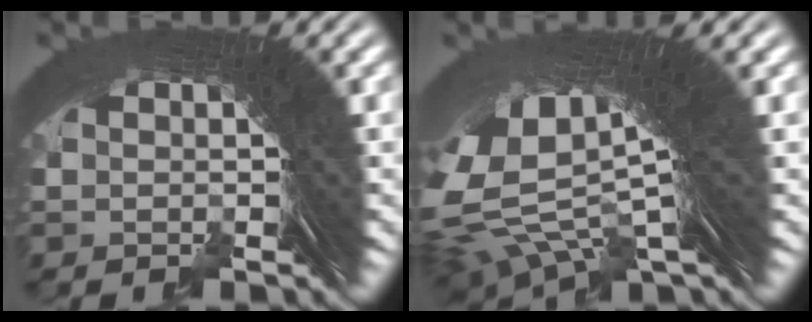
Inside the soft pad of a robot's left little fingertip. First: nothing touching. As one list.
[{"total": 14.9, "force": [4.2, 9.1, 11.0], "torque": [-0.232, -0.016, 0.074]}]